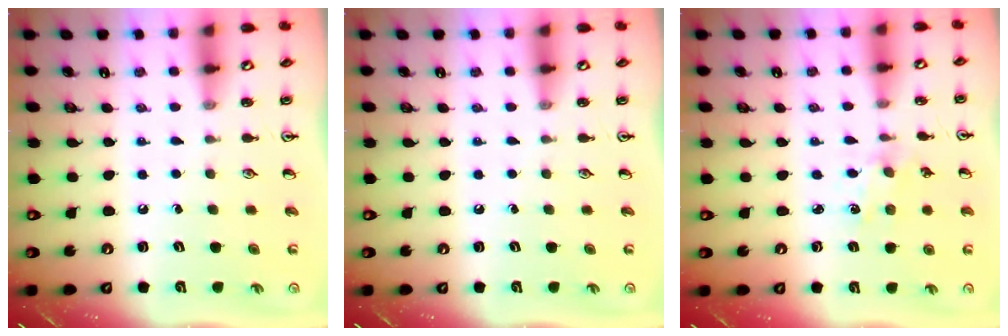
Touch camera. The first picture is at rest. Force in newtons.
{"total": 0.0}
{"total": 2.0, "press": 2.0, "slide": 0.4}